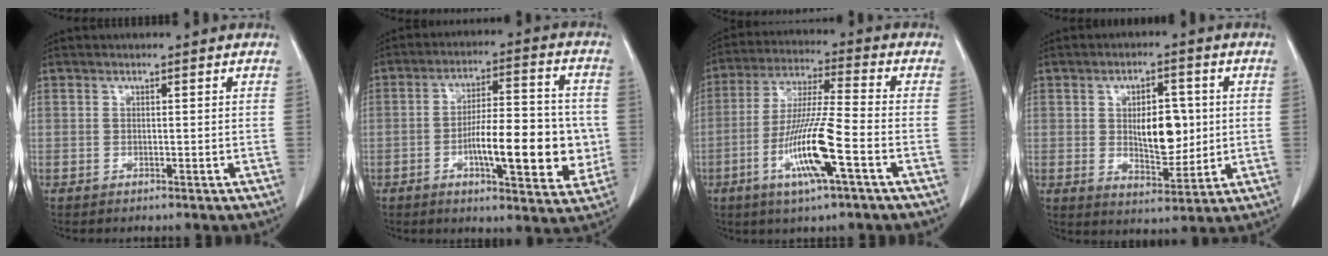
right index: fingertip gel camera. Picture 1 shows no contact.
{"total": 14.5, "force": [-2.7, 4.2, 13.6], "torque": [-0.202, 0.014, -0.041]}
{"total": 12.6, "force": [-4.7, 0.3, 11.7], "torque": [-0.234, -0.012, -0.091]}
{"total": 8.5, "force": [0.8, 3.9, 7.5], "torque": [-0.117, -0.001, 0.022]}